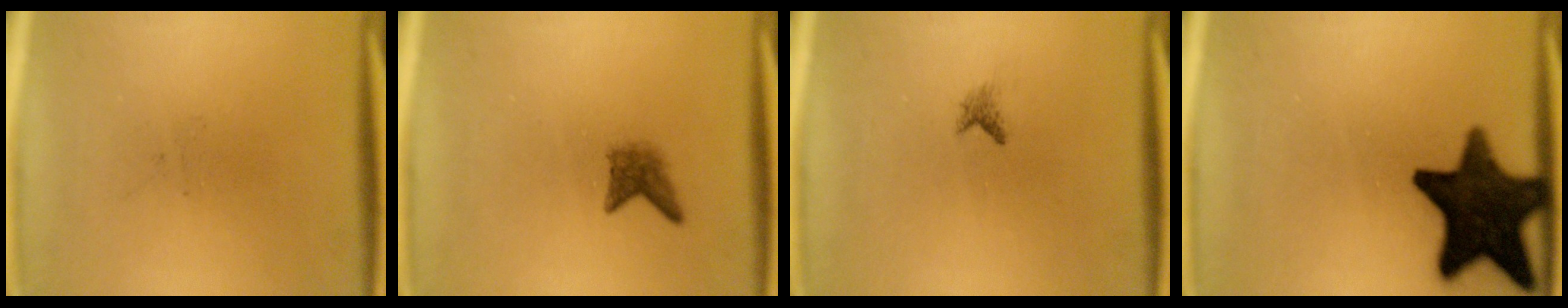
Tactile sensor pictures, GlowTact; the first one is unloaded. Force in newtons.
{"total": 2.1}
{"total": 0.8}
{"total": 15.7}